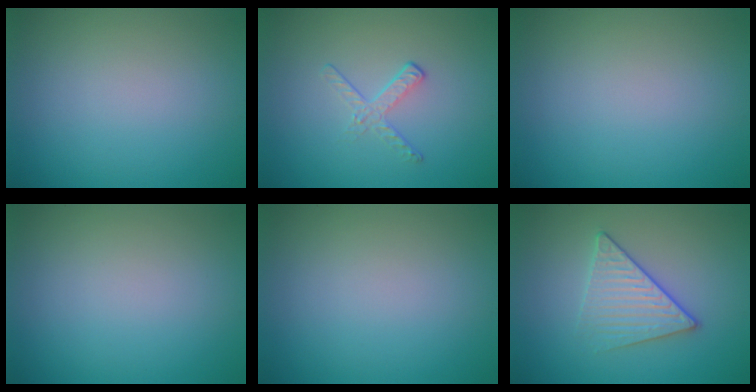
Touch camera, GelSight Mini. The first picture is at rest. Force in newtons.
{"total": 1.7, "press": 0.7, "slide": 1.5}
{"total": 0.0}
{"total": 0.0}
{"total": 0.0}
{"total": 3.4, "press": 3.0, "slide": 1.4}